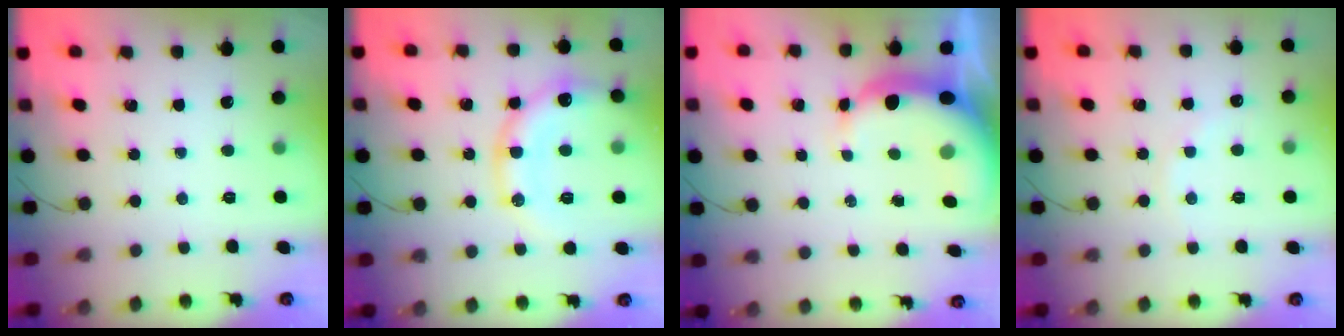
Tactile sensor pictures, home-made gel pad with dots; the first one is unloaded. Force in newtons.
{"total": 14.8, "press": 14.6, "slide": 2.0}
{"total": 6.8, "press": 6.6, "slide": 1.6}
{"total": 4.0, "press": 3.8, "slide": 1.4}